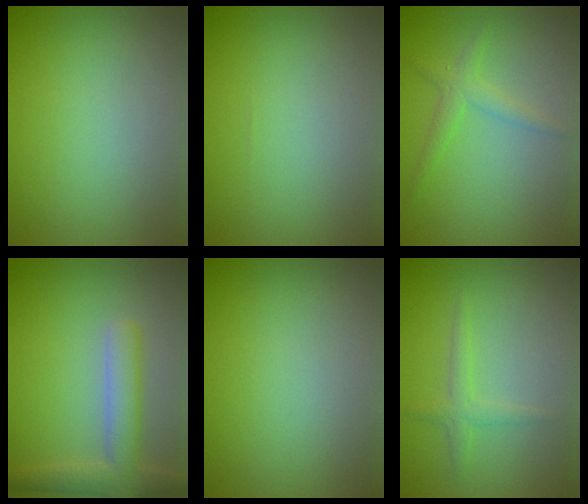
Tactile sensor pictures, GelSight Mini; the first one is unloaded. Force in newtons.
{"total": 0.0}
{"total": 2.0, "press": 2.0, "slide": 0.0}
{"total": 4.2, "press": 4.2, "slide": 0.2}
{"total": 0.0}
{"total": 1.6, "press": 1.6, "slide": 0.1}